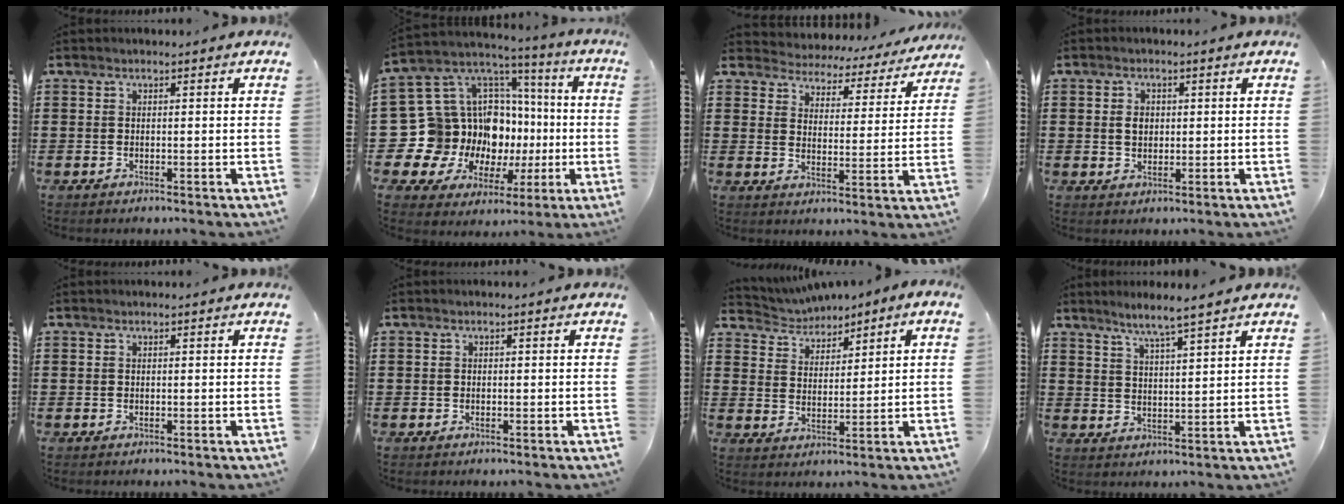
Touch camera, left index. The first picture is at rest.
{"total": 17.0, "force": [-2.2, 15.6, 6.3], "torque": [-0.151, -0.054, 0.001]}
{"total": 3.7, "force": [3.6, 0.5, -0.4], "torque": [-0.018, -0.033, 0.056]}
{"total": 2.4, "force": [0.4, 1.7, 1.6], "torque": [-0.028, 0.006, 0.004]}
{"total": 0.0}
{"total": 0.5, "force": [-0.2, 0.4, 0.0], "torque": [-0.002, 0.003, -0.006]}
{"total": 3.1, "force": [2.6, 1.7, 0.0], "torque": [-0.021, -0.010, 0.043]}
{"total": 4.6, "force": [4.0, -0.8, 2.1], "torque": [-0.054, -0.014, 0.069]}